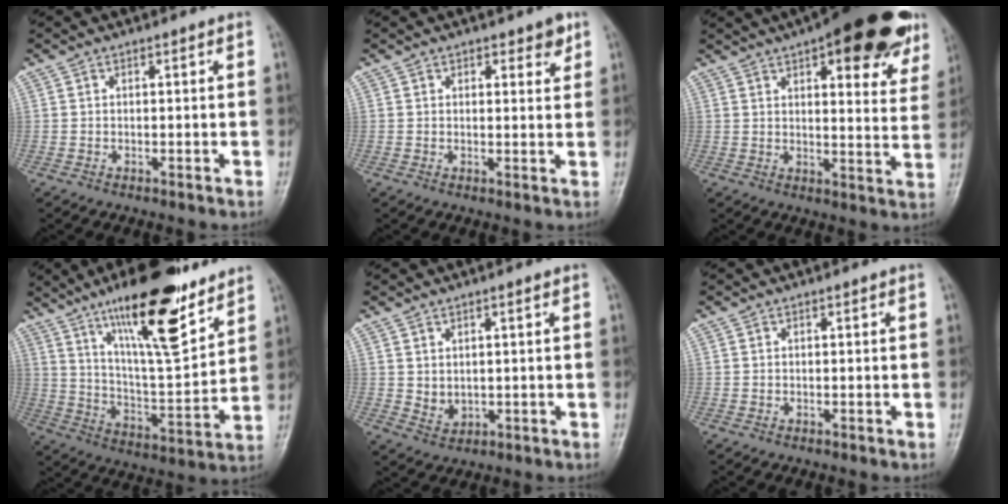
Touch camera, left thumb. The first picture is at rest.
{"total": 3.1, "force": [1.9, 1.7, 1.7], "torque": [0.001, -0.009, 0.024]}
{"total": 22.7, "force": [13.7, 7.9, 16.2], "torque": [-0.178, -0.027, 0.170]}
{"total": 20.8, "force": [13.5, 5.4, 14.8], "torque": [-0.209, -0.071, 0.229]}
{"total": 3.4, "force": [1.0, 2.2, 2.4], "torque": [-0.033, -0.014, 0.027]}
{"total": 0.0}